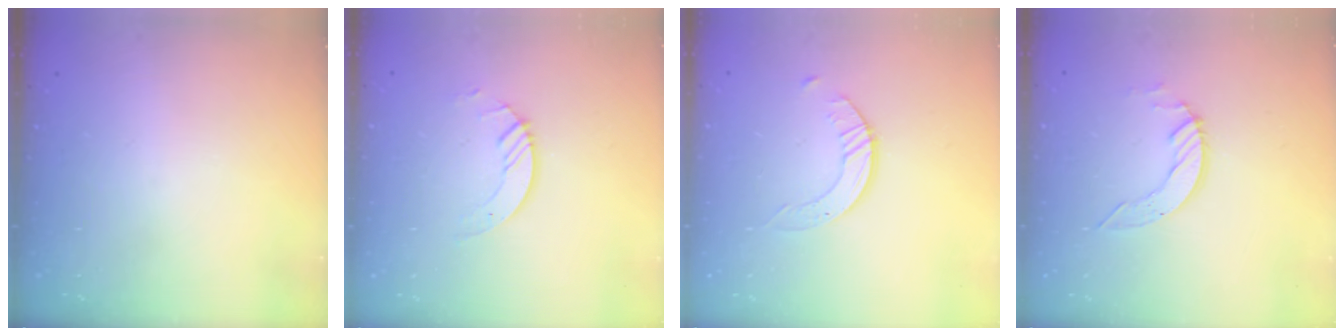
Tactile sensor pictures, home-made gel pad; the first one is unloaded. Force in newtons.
{"total": 3.0, "press": 3.0, "slide": 0.3}
{"total": 2.5, "press": 2.5, "slide": 0.3}
{"total": 5.4, "press": 5.4, "slide": 0.1}